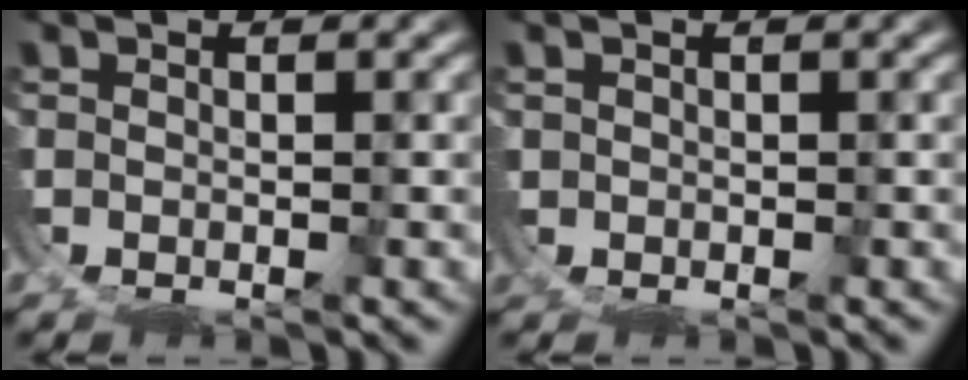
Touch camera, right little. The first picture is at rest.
{"total": 0.9, "force": [0.2, 0.8, -0.4], "torque": [0.001, -0.001, 0.006]}